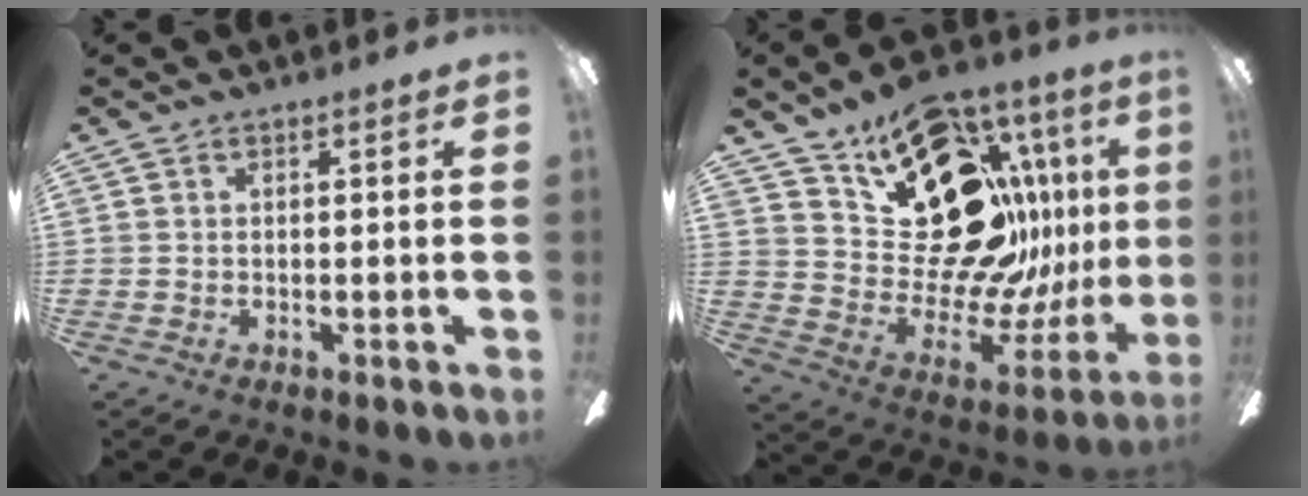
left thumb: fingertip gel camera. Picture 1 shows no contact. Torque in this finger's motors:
{"motor_torque": [0.60, 0.63, 1.31, -1.49, 0.19]}